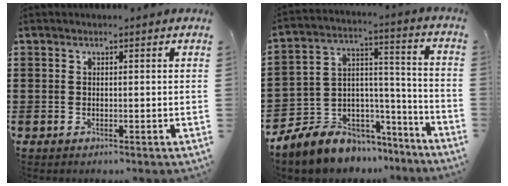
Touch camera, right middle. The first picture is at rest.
{"total": 6.8, "force": [-5.8, 3.6, 0.0], "torque": [-0.023, -0.008, -0.111]}